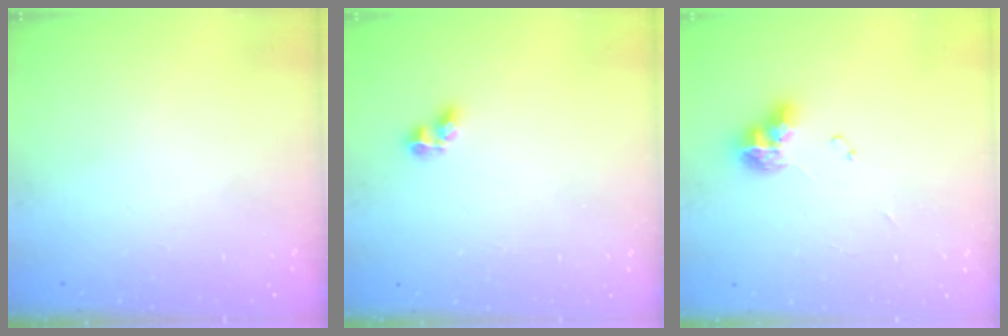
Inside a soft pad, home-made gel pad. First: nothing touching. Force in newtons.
{"total": 3.3, "press": 3.3, "slide": 0.2}
{"total": 9.1, "press": 9.0, "slide": 1.1}